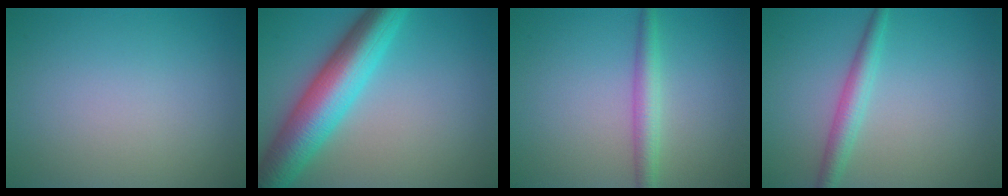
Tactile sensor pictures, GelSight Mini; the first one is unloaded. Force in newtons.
{"total": 8.9, "press": 8.9, "slide": 0.2}
{"total": 2.6, "press": 2.6, "slide": 0.1}
{"total": 2.6, "press": 2.6, "slide": 0.1}